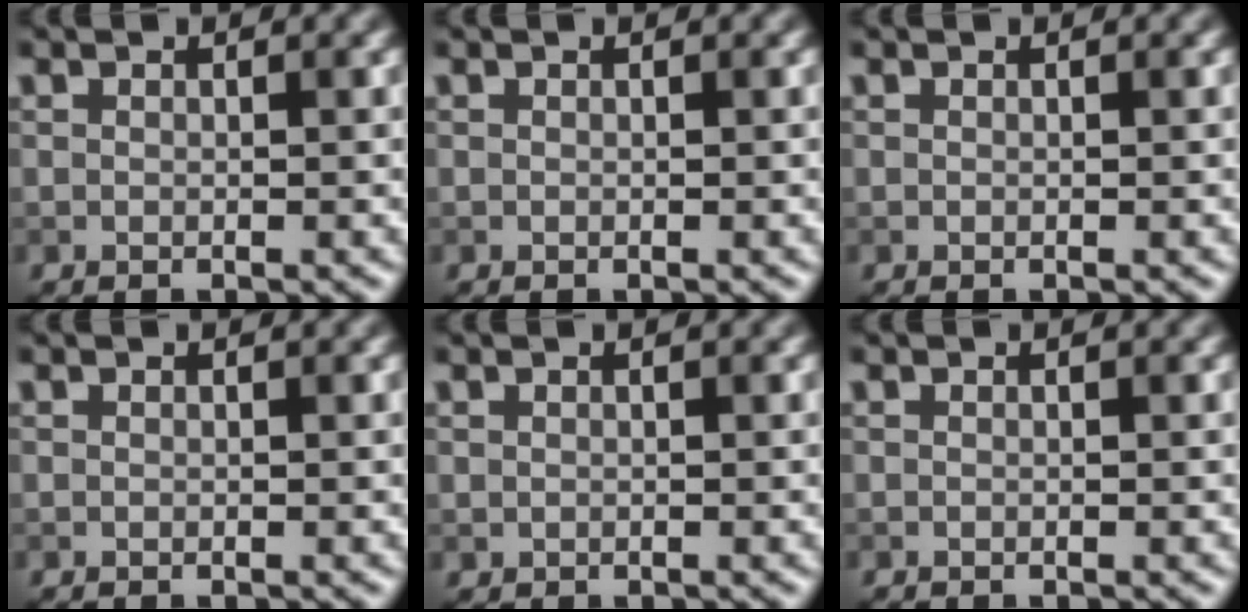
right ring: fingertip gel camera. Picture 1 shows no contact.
{"total": 0.0}
{"total": 0.0}
{"total": 0.0}
{"total": 0.0}
{"total": 0.0}